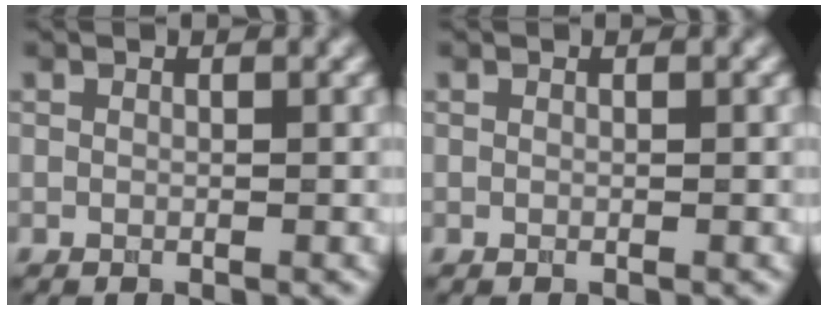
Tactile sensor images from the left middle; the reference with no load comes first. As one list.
[{"total": 0.0}]